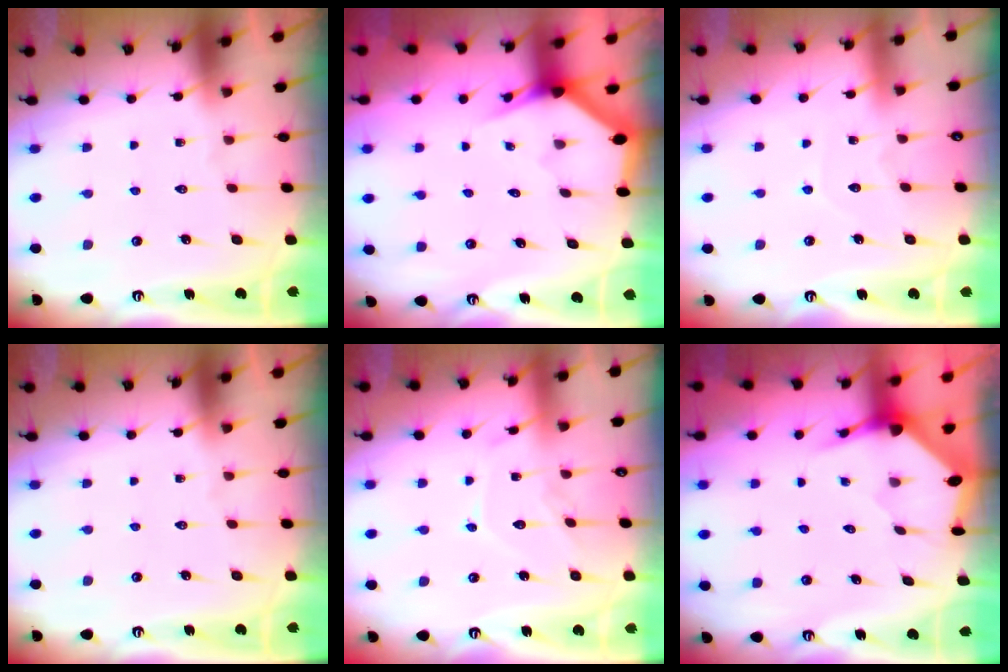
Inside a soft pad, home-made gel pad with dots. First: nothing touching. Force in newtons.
{"total": 2.6, "press": 2.6, "slide": 0.0}
{"total": 4.5, "press": 4.5, "slide": 0.5}
{"total": 0.0}
{"total": 10.2, "press": 10.2, "slide": 0.8}
{"total": 3.5, "press": 3.5, "slide": 0.5}